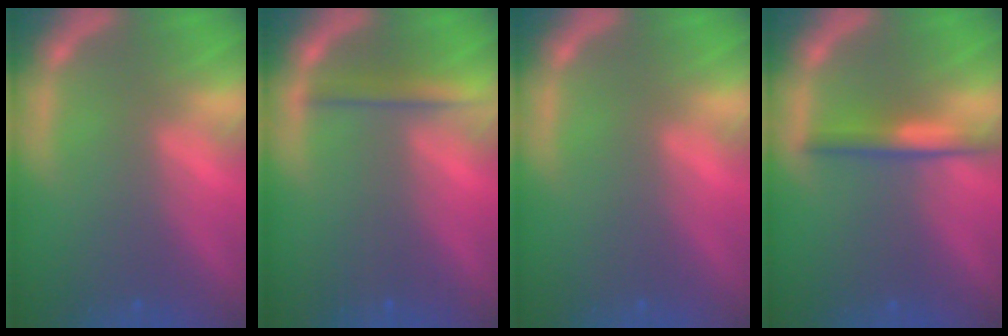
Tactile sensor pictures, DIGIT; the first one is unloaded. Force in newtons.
{"total": 2.5}
{"total": 0.0}
{"total": 3.0}